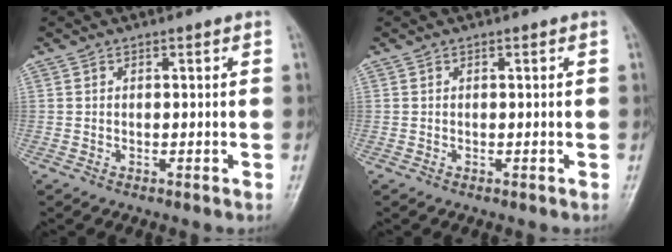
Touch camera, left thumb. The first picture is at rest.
{"total": 0.0}